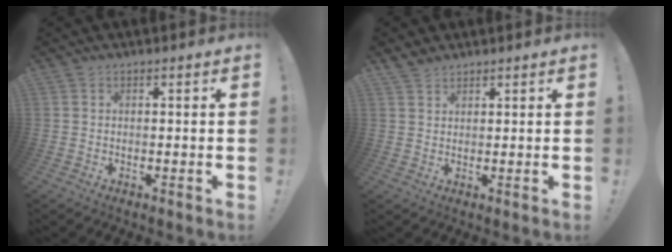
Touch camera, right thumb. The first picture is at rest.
{"total": 2.8, "force": [2.5, 1.1, 0.6], "torque": [0.000, -0.020, 0.046]}